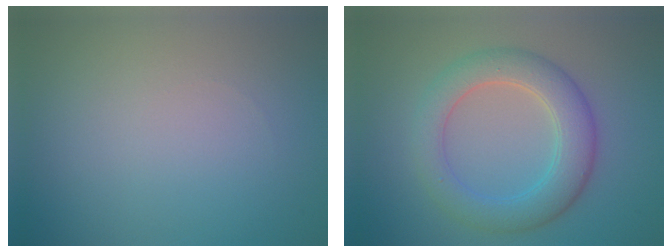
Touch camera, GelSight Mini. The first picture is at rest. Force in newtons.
{"total": 5.4, "press": 5.4, "slide": 0.1}